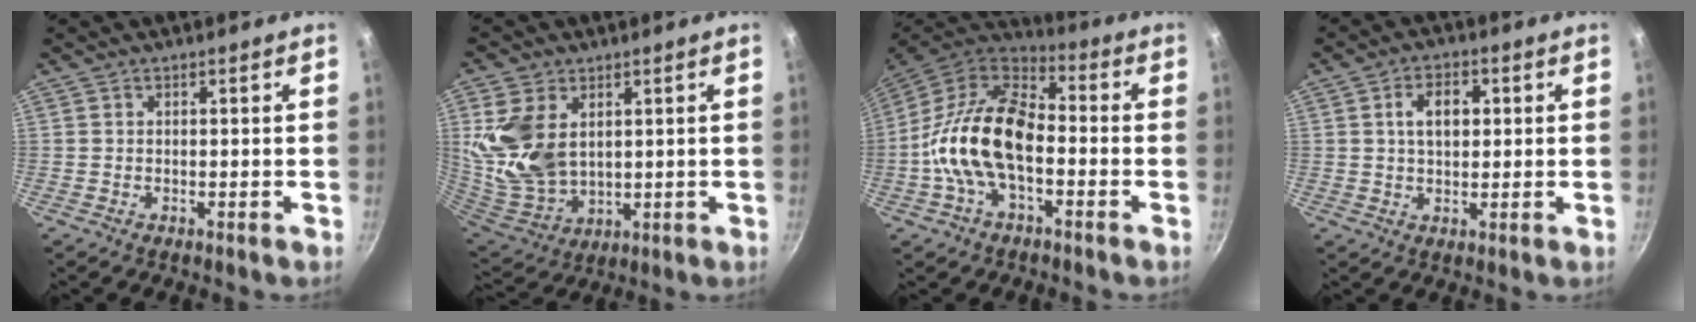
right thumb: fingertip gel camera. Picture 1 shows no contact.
{"total": 14.5, "force": [3.9, 9.9, 9.9], "torque": [-0.190, -0.032, 0.093]}
{"total": 17.6, "force": [-3.0, 9.9, 14.2], "torque": [-0.248, 0.044, -0.071]}
{"total": 6.0, "force": [1.2, 3.8, 4.5], "torque": [-0.059, 0.006, 0.018]}